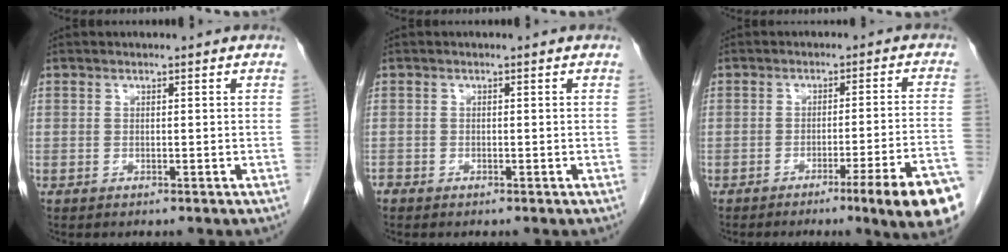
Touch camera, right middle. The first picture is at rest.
{"total": 0.6, "force": [-0.5, 0.3, 0.1], "torque": [-0.005, 0.000, -0.013]}
{"total": 12.3, "force": [-7.5, -0.9, 9.7], "torque": [-0.081, 0.000, -0.101]}